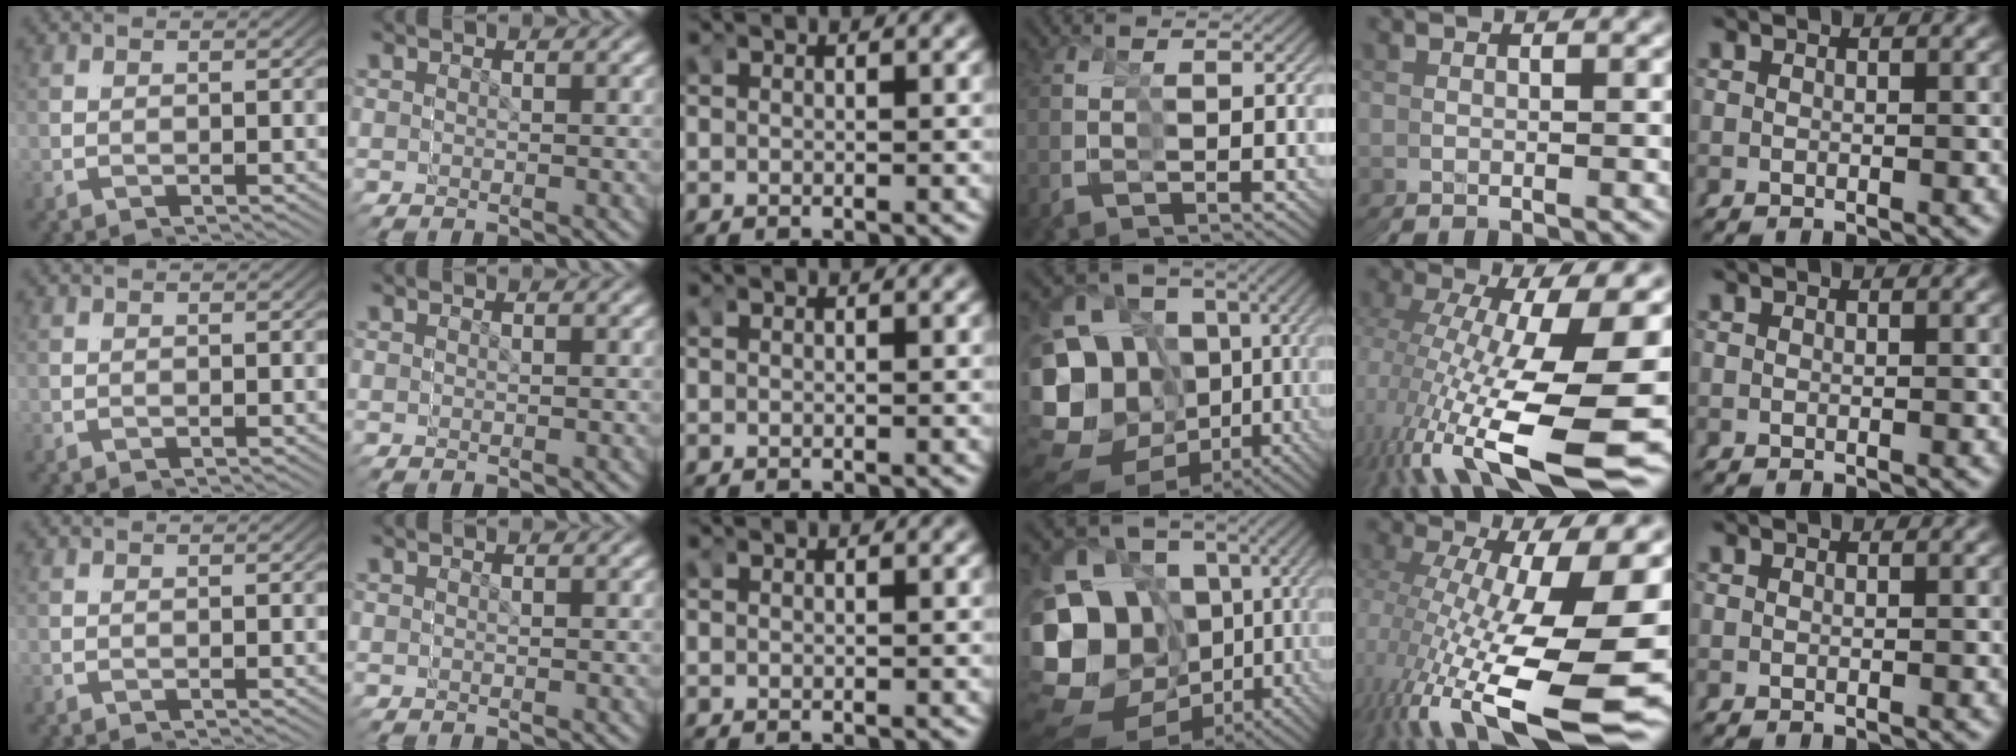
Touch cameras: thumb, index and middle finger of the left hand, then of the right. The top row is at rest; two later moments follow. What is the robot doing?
{"motion": "grasp_and_lifting", "object": "straw"}